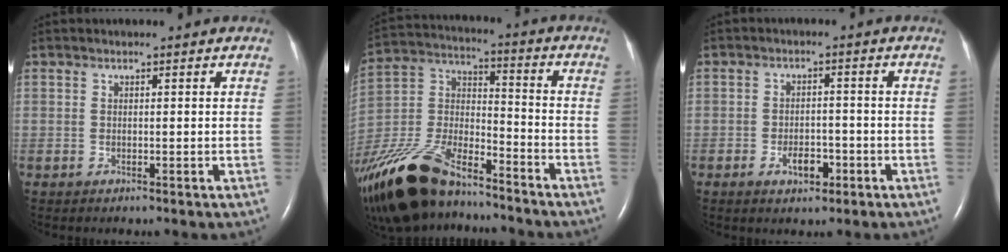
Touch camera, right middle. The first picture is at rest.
{"total": 23.3, "force": [-18.0, 7.4, 12.7], "torque": [-0.315, -0.026, -0.335]}
{"total": 3.9, "force": [-1.9, 2.0, 2.6], "torque": [-0.047, 0.003, -0.027]}